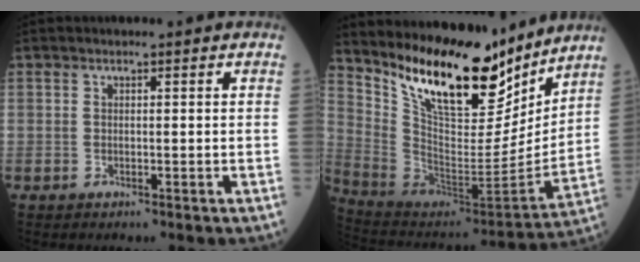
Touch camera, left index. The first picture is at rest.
{"total": 19.8, "force": [16.0, 5.7, 10.3], "torque": [-0.176, -0.034, 0.282]}